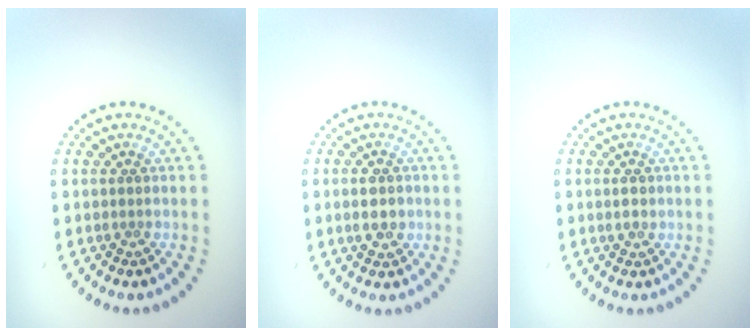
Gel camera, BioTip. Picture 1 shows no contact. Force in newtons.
{"total": 2.0, "press": 2.0, "slide": 0.2}
{"total": 1.1, "press": 1.1, "slide": 0.2}